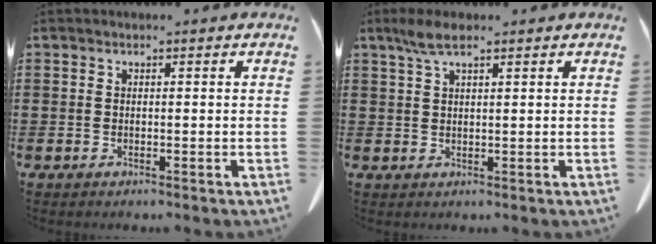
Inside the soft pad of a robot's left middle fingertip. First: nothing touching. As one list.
[{"total": 3.5, "force": [2.1, 0.9, 2.7], "torque": [-0.059, 0.002, 0.038]}]